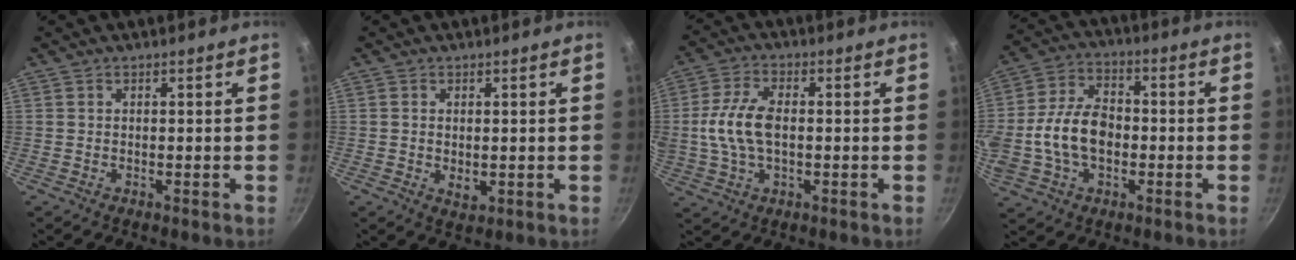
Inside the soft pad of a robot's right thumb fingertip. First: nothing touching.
{"total": 2.8, "force": [0.0, 1.8, 2.2], "torque": [-0.036, -0.007, 0.003]}
{"total": 10.1, "force": [0.0, 5.5, 8.5], "torque": [-0.172, 0.017, -0.005]}
{"total": 14.0, "force": [-1.8, 9.4, 10.2], "torque": [-0.179, 0.029, -0.040]}